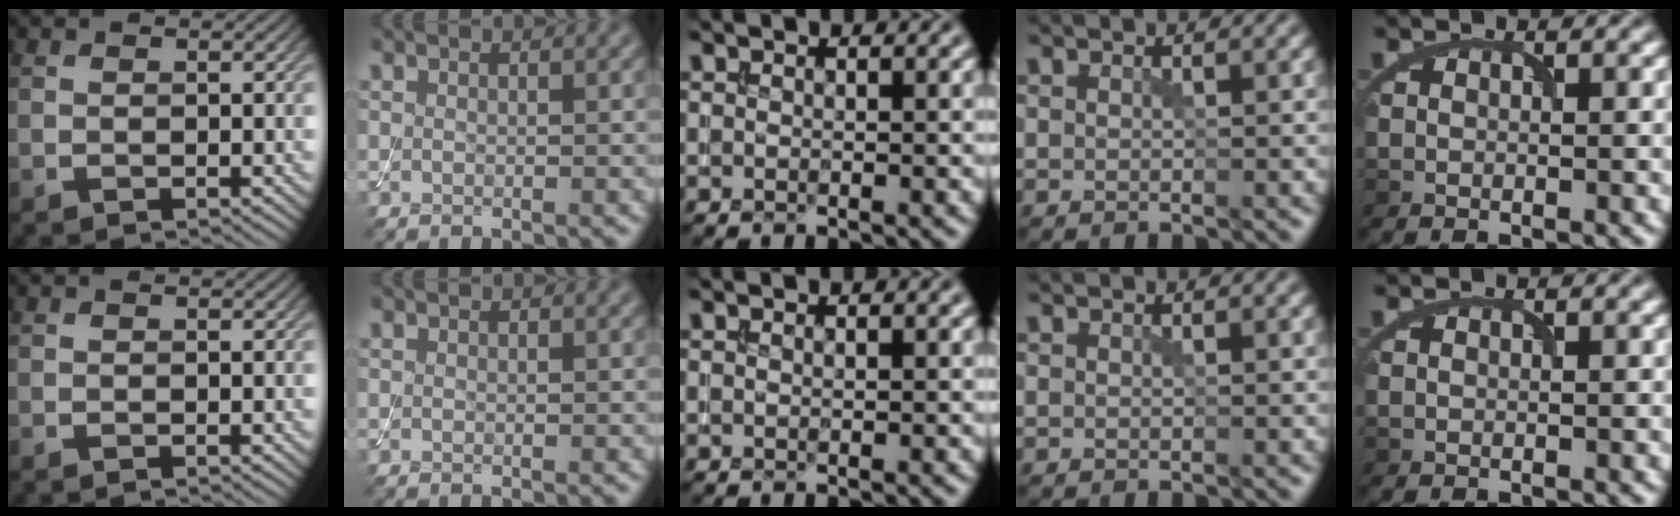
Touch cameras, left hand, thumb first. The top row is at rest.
{}